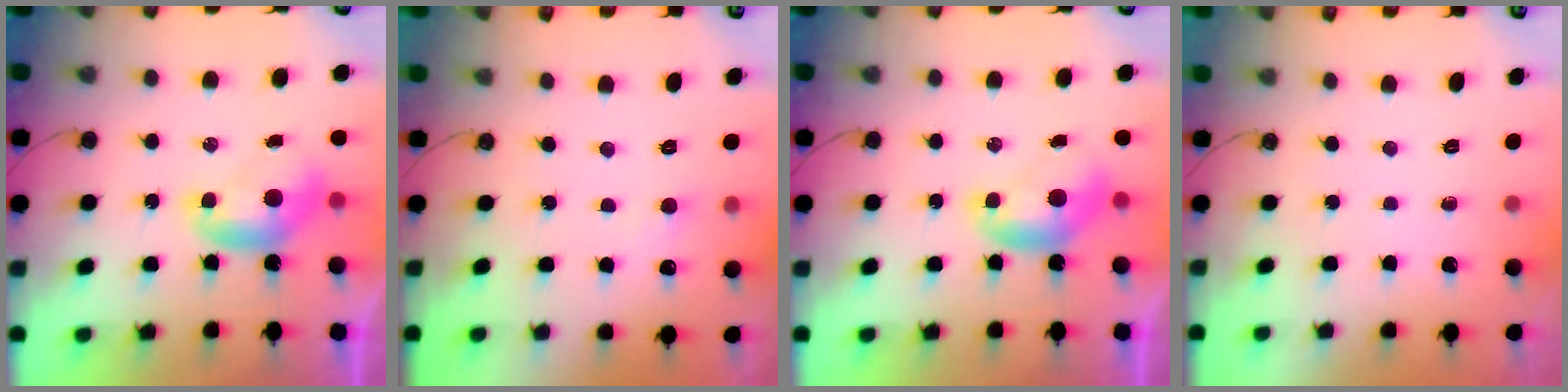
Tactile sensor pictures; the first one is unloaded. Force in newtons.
{"total": 1.5, "press": 1.4, "slide": 0.6}
{"total": 0.0}
{"total": 0.0}